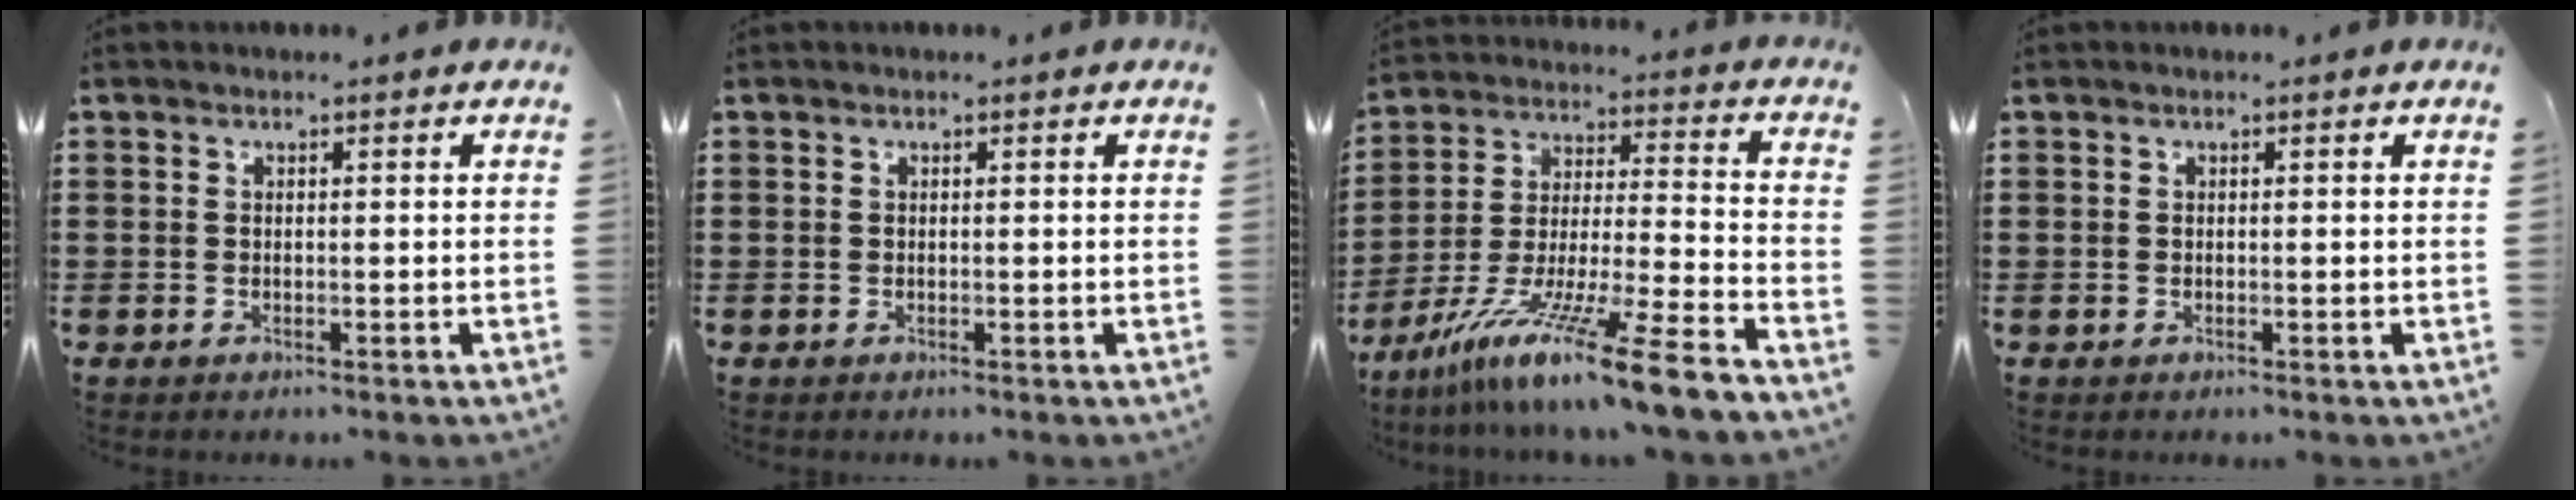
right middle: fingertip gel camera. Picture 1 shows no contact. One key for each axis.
{"total": 0.0}
{"total": 13.8, "fx": -10.9, "fy": -0.9, "fz": 8.4, "tx": -0.151, "ty": 0.012, "tz": -0.205}
{"total": 0.0}